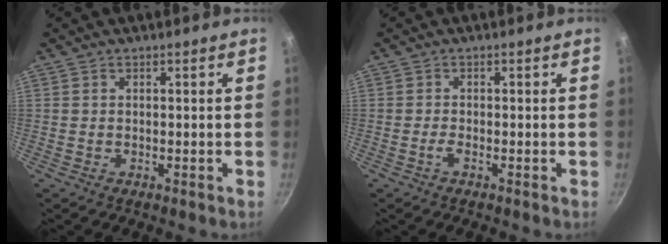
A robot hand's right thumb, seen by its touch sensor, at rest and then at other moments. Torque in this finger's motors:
{"motor_torque": [-0.01, 0.26, 0.25, 0.13, -0.01]}